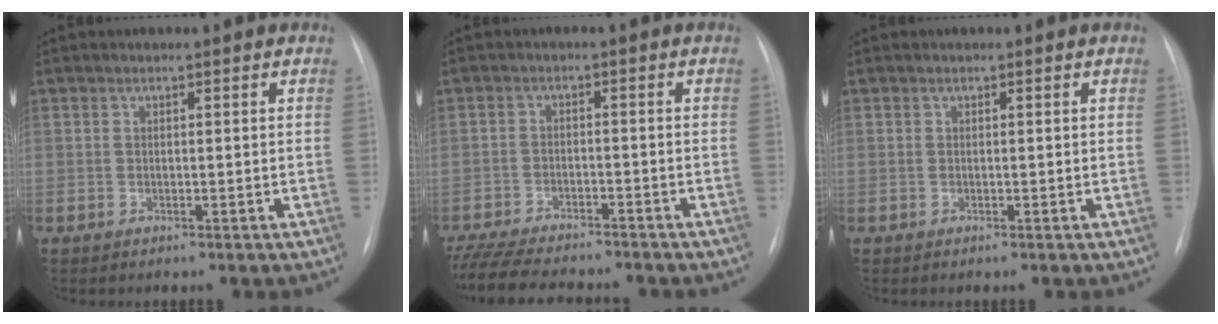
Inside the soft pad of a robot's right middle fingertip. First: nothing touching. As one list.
[{"total": 14.2, "force": [-12.5, 3.2, 5.9], "torque": [-0.130, -0.016, -0.188]}, {"total": 0.0}]